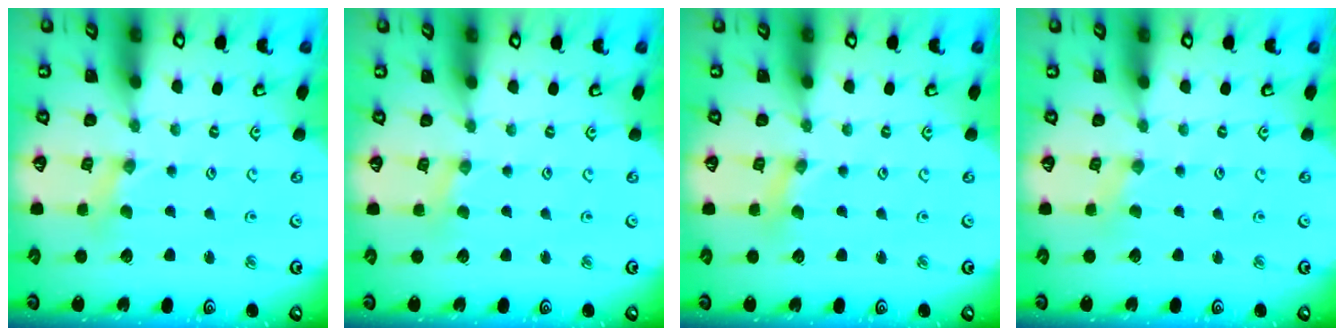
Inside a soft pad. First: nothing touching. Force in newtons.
{"total": 0.8, "press": 0.8, "slide": 0.1}
{"total": 0.6, "press": 0.6, "slide": 0.2}
{"total": 0.0}